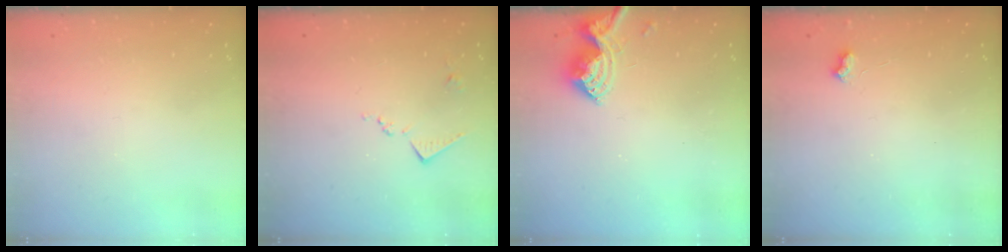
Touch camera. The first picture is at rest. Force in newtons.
{"total": 6.9, "press": 6.8, "slide": 0.8}
{"total": 7.3, "press": 7.3, "slide": 0.3}
{"total": 2.4, "press": 2.4, "slide": 0.5}